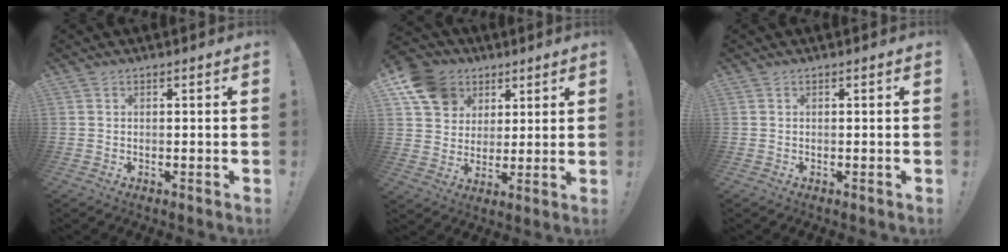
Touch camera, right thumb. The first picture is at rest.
{"total": 13.3, "force": [6.6, 10.4, 5.1], "torque": [-0.082, -0.034, 0.132]}
{"total": 0.0}